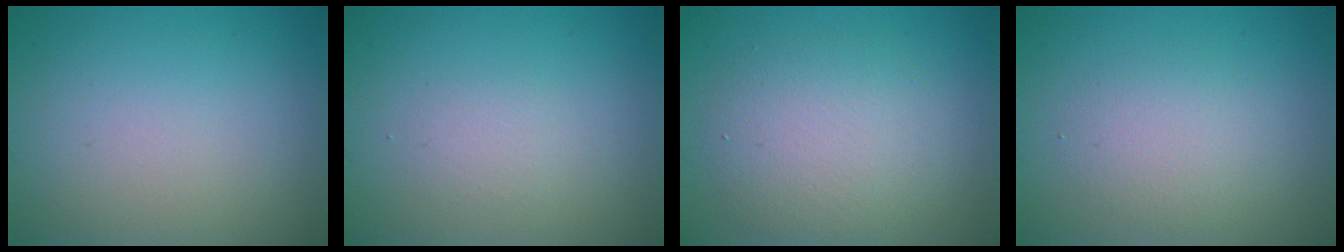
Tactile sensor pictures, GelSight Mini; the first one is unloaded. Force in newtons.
{"total": 1.2, "press": 1.2, "slide": 0.0}
{"total": 4.4, "press": 4.4, "slide": 0.0}
{"total": 2.5, "press": 2.5, "slide": 0.2}